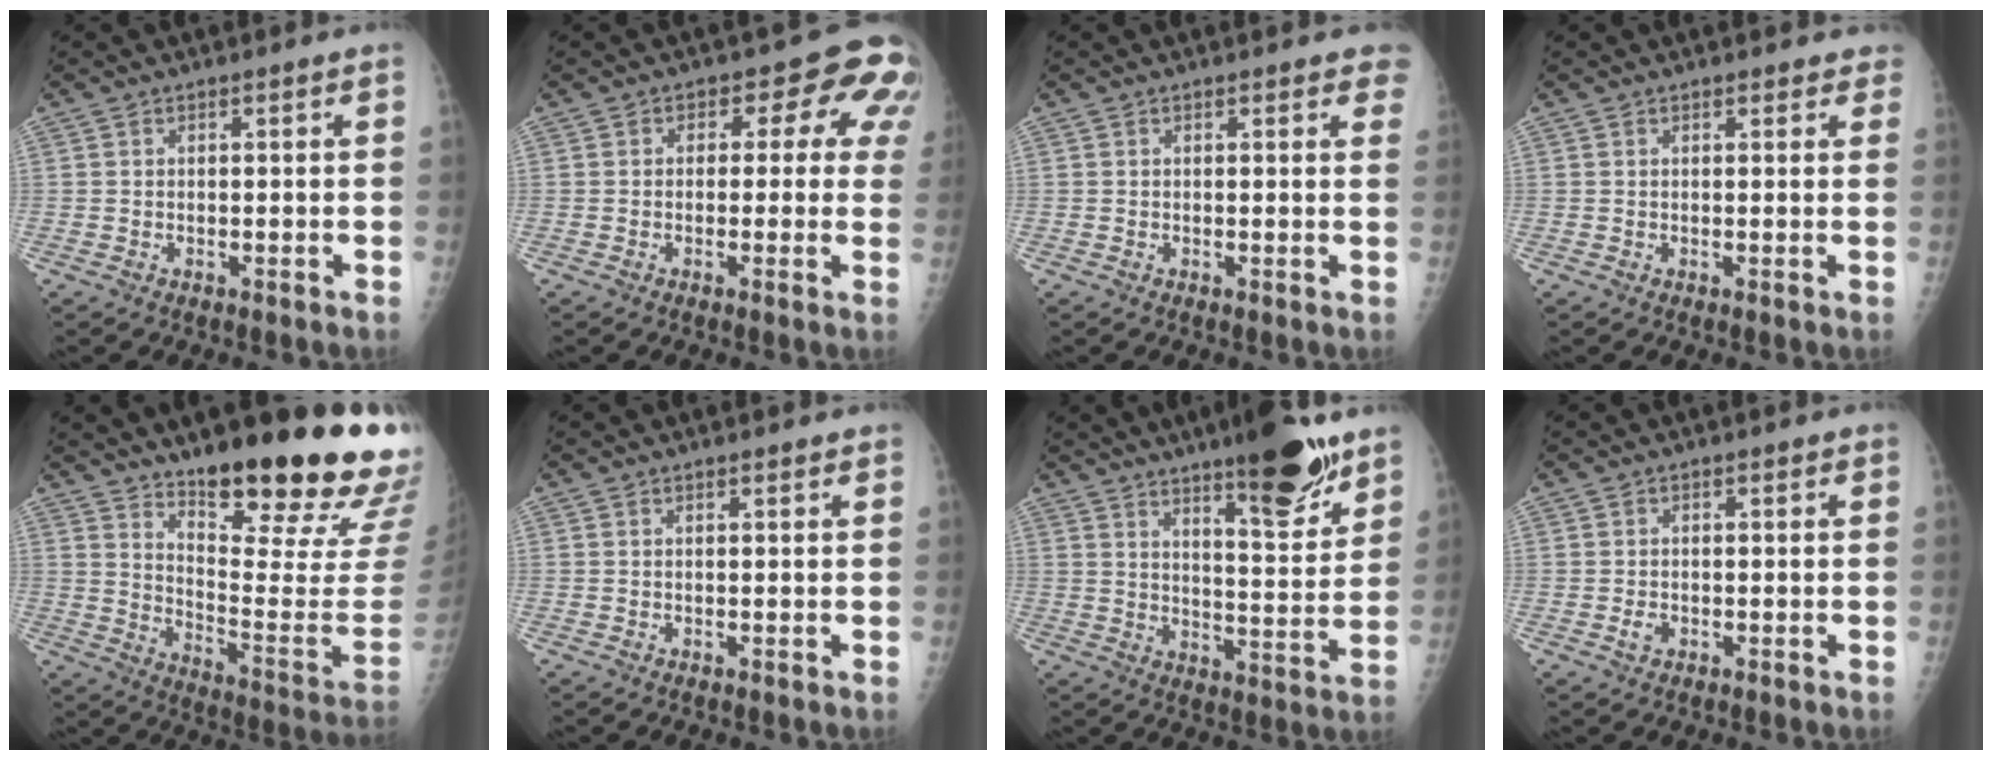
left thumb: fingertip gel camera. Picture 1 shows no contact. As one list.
[{"total": 8.9, "force": [2.2, 5.4, 6.7], "torque": [-0.023, 0.013, 0.011]}, {"total": 3.1, "force": [2.4, 1.3, 1.6], "torque": [0.007, -0.004, 0.015]}, {"total": 3.0, "force": [2.6, 1.3, 0.7], "torque": [0.023, -0.006, 0.015]}, {"total": 23.5, "force": [16.4, 5.2, 16.1], "torque": [-0.203, -0.102, 0.241]}, {"total": 0.7, "force": [0.6, 0.2, 0.4], "torque": [-0.007, 0.000, 0.007]}, {"total": 15.1, "force": [10.2, 3.7, 10.6], "torque": [-0.124, -0.066, 0.156]}, {"total": 1.7, "force": [-0.4, 1.3, 1.0], "torque": [-0.011, 0.001, -0.008]}]